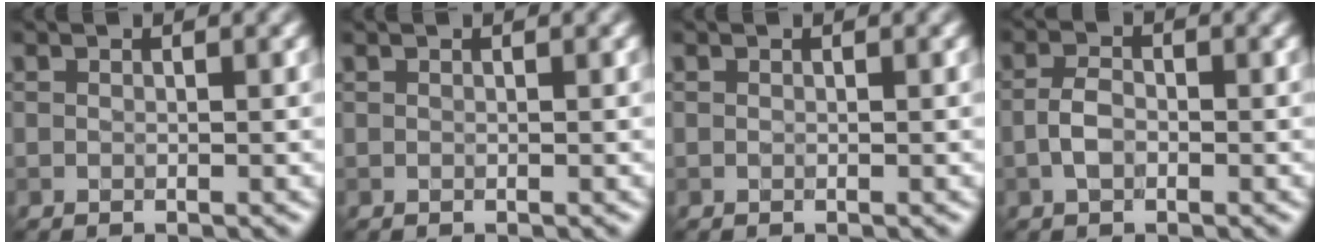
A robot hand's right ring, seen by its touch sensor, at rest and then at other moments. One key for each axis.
{"total": 0.0}
{"total": 0.0}
{"total": 2.1, "fx": -0.8, "fy": 1.1, "fz": 1.6, "tx": -0.031, "ty": 0.004, "tz": -0.021}